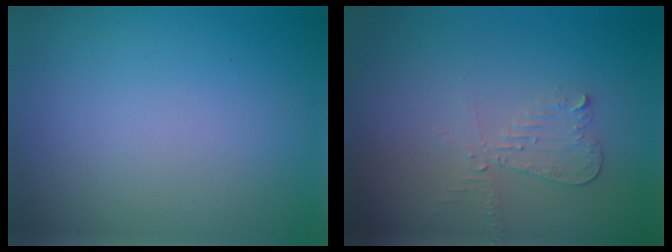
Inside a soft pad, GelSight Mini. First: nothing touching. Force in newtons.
{"total": 2.2, "press": 2.2, "slide": 0.2}